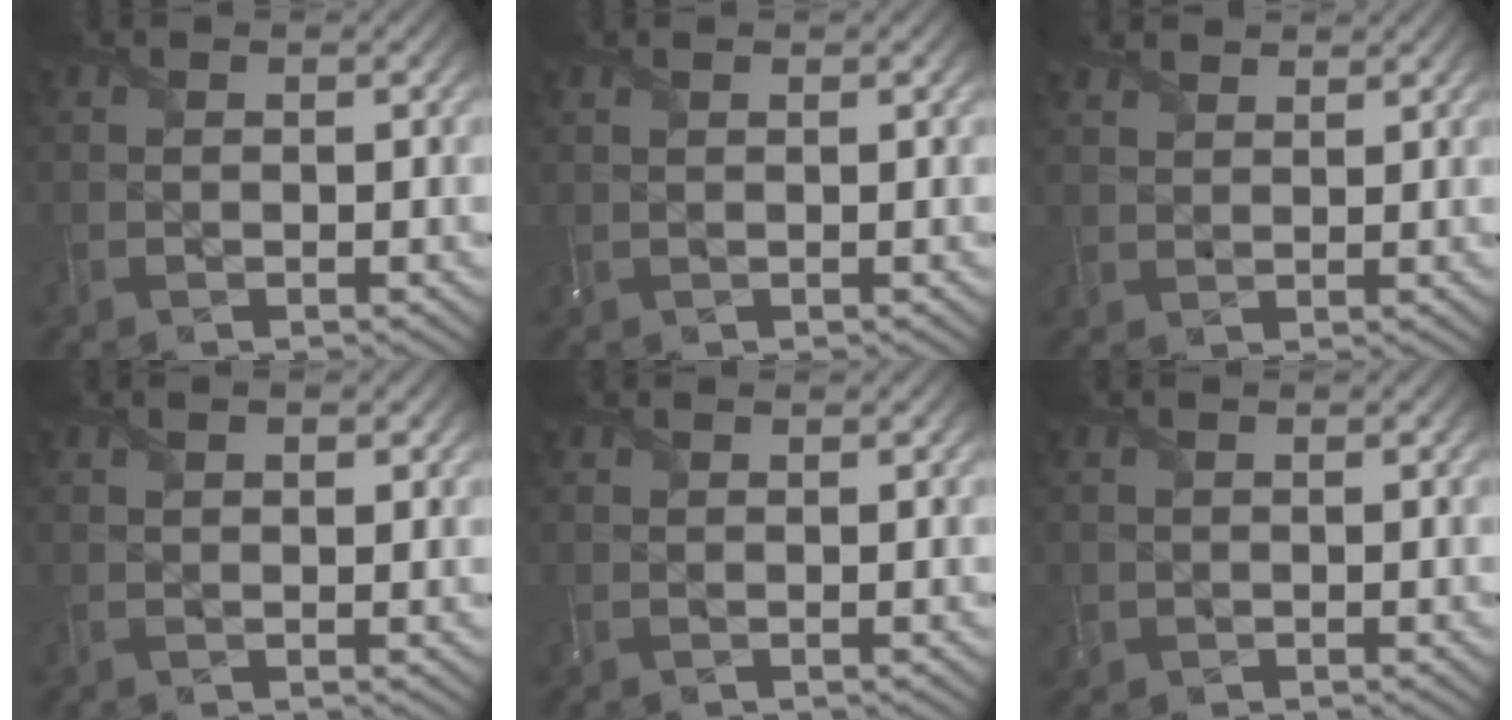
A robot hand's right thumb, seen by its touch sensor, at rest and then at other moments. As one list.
[{"total": 0.9, "force": [0.6, 0.2, 0.6], "torque": [-0.019, 0.004, 0.012]}, {"total": 3.3, "force": [2.6, 1.8, 1.0], "torque": [-0.030, 0.007, 0.053]}, {"total": 2.1, "force": [1.3, 0.8, 1.5], "torque": [-0.022, -0.003, 0.023]}, {"total": 0.9, "force": [0.9, 0.1, 0.2], "torque": [-0.014, 0.002, 0.018]}, {"total": 1.5, "force": [0.6, 1.4, 0.3], "torque": [-0.012, 0.000, 0.012]}]